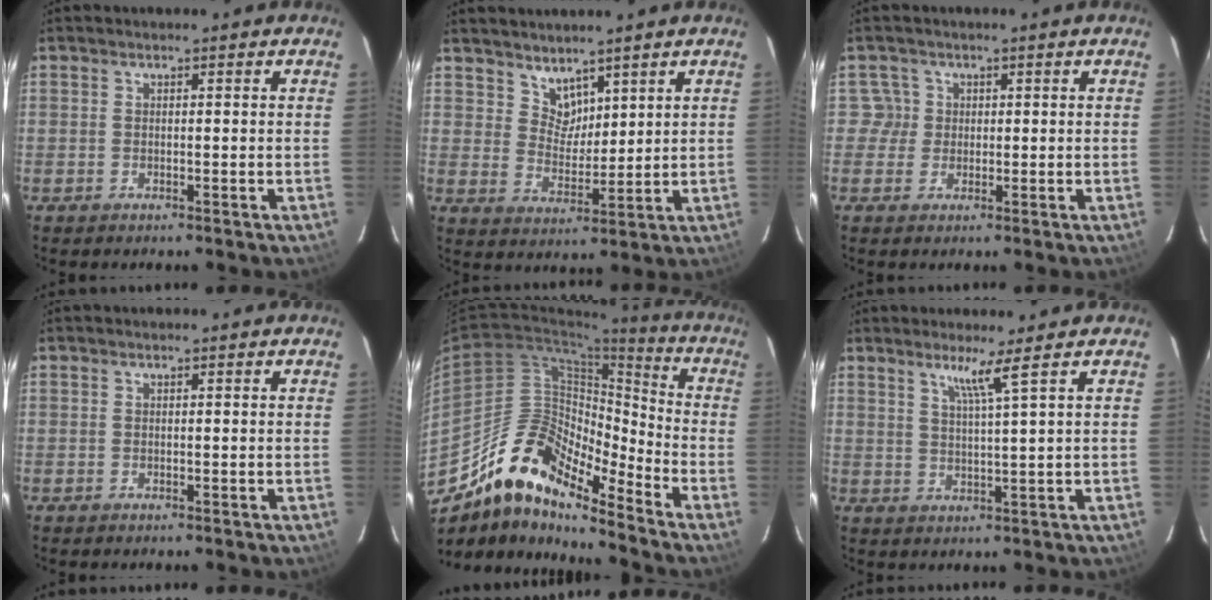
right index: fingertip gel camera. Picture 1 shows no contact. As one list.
[{"total": 5.6, "force": [4.5, 3.1, 1.2], "torque": [-0.010, 0.005, 0.089]}, {"total": 2.7, "force": [0.3, 2.7, -0.3], "torque": [0.022, 0.023, 0.005]}, {"total": 0.0}, {"total": 16.7, "force": [-13.4, 4.5, 8.8], "torque": [-0.144, 0.003, -0.261]}, {"total": 4.1, "force": [2.6, -1.3, 2.9], "torque": [-0.052, -0.012, 0.046]}]